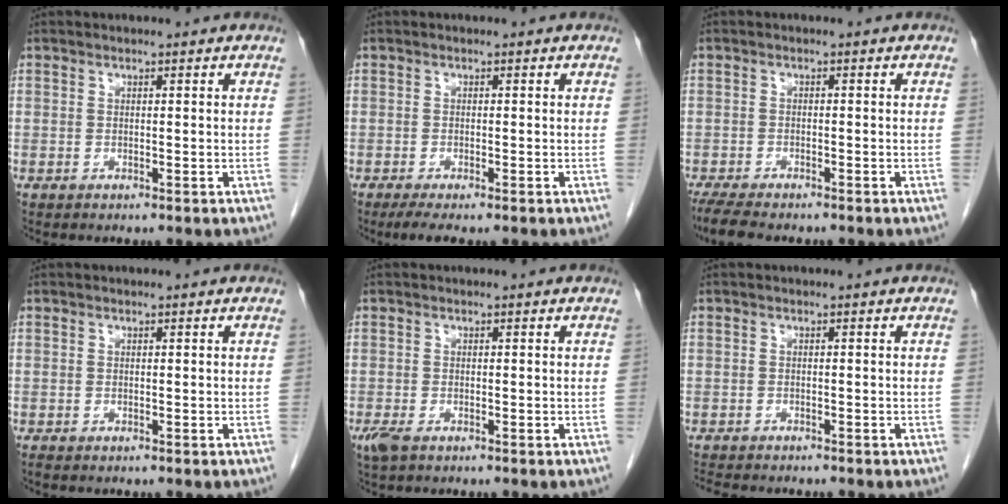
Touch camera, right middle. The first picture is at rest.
{"total": 3.2, "force": [-2.3, 0.6, 2.2], "torque": [-0.039, -0.010, -0.037]}
{"total": 6.3, "force": [-5.3, 1.2, 3.1], "torque": [-0.058, -0.017, -0.088]}
{"total": 0.0}
{"total": 2.4, "force": [-1.6, 0.8, 1.6], "torque": [-0.042, -0.008, -0.029]}
{"total": 5.4, "force": [-4.8, 1.0, 2.1], "torque": [-0.032, -0.011, -0.074]}